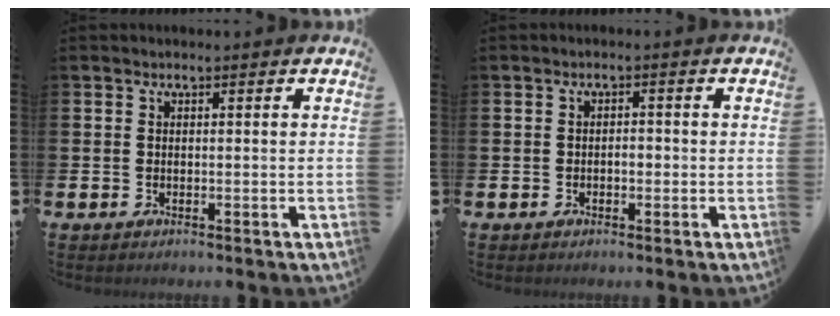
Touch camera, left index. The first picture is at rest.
{"total": 1.1, "force": [-0.4, 0.7, 0.8], "torque": [-0.013, 0.000, -0.009]}